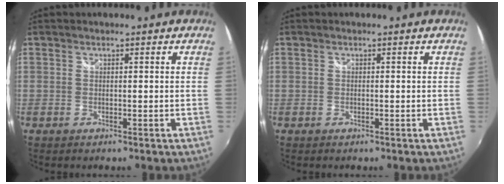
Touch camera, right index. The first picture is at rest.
{"total": 0.0}